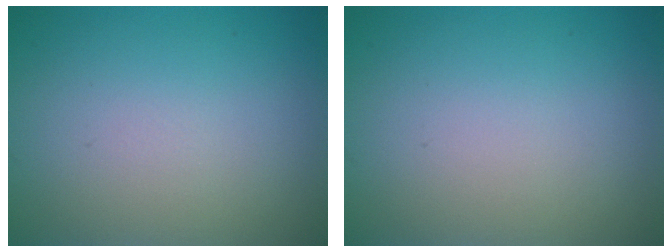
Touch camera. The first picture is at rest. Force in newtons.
{"total": 0.0}